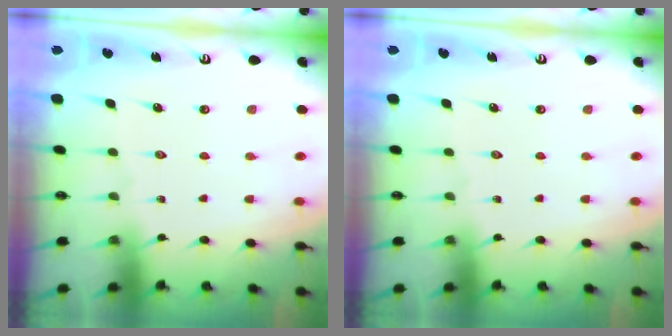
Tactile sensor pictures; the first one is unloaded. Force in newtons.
{"total": 0.0}